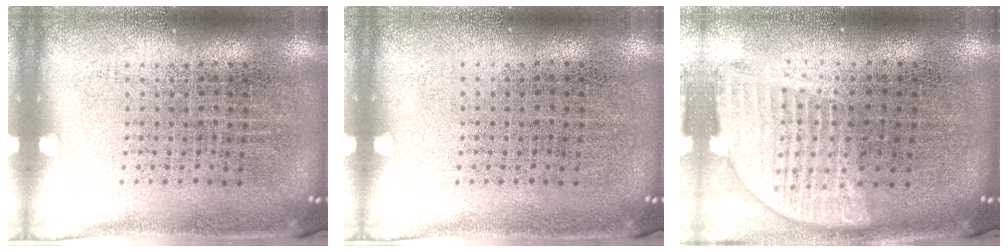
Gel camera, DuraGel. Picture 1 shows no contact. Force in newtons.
{"total": 0.0}
{"total": 1.7, "press": 1.5, "slide": 0.9}